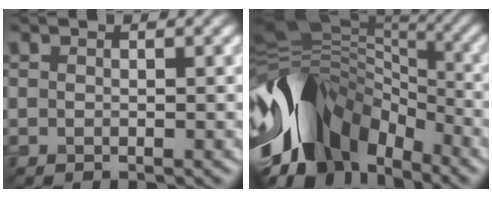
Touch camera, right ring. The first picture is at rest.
{"total": 11.8, "force": [-4.0, 7.7, 8.1], "torque": [-0.165, 0.024, -0.090]}